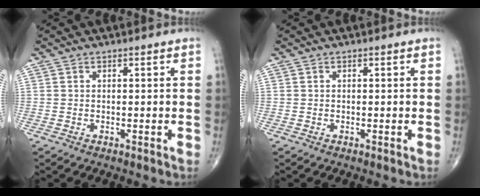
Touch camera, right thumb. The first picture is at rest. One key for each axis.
{"total": 0.0}